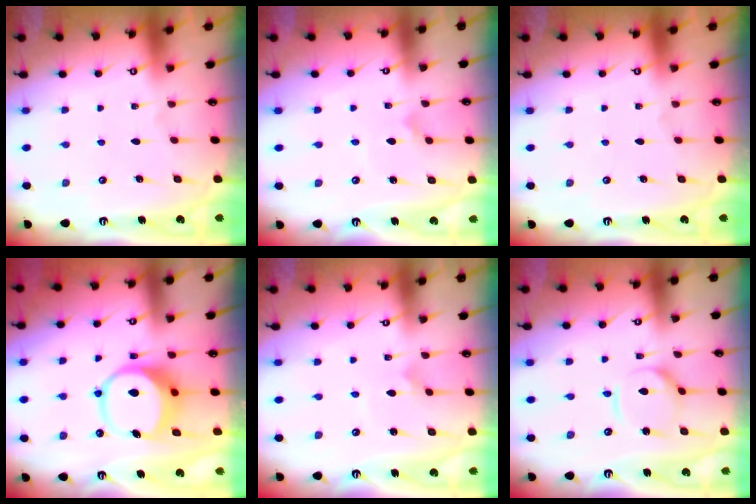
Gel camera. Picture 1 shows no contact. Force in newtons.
{"total": 2.3, "press": 2.3, "slide": 0.2}
{"total": 0.0}
{"total": 9.7, "press": 9.6, "slide": 1.6}
{"total": 2.1, "press": 2.1, "slide": 0.1}
{"total": 6.5, "press": 6.5, "slide": 0.6}